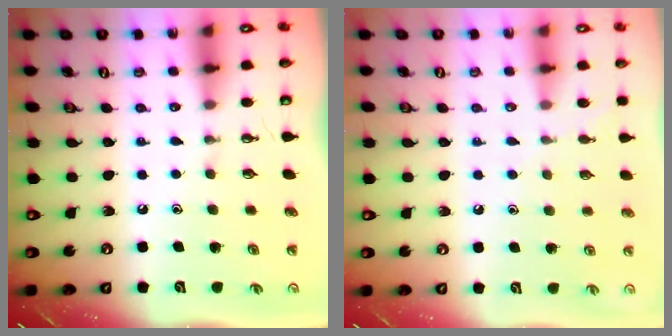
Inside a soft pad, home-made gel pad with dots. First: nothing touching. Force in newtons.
{"total": 4.1, "press": 4.1, "slide": 0.4}